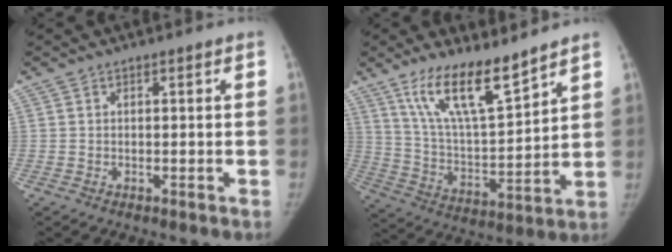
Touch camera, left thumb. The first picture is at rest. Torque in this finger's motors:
{"motor_torque": [0.18, 0.08, 1.20, -1.00, 0.11]}